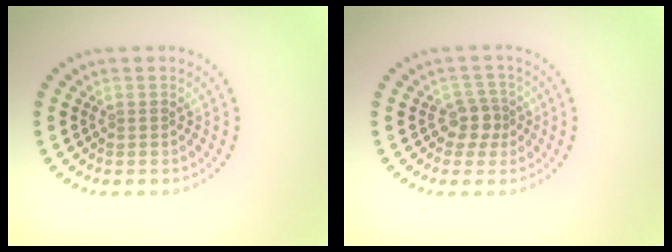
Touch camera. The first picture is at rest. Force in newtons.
{"total": 2.2, "press": 1.8, "slide": 1.2}